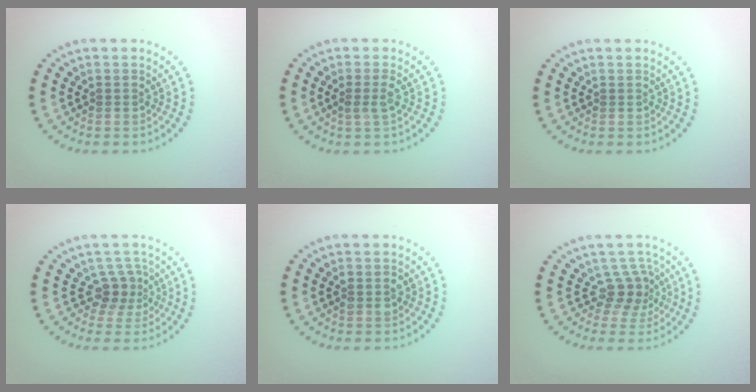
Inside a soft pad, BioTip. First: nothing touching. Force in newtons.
{"total": 1.3, "press": 1.0, "slide": 0.9}
{"total": 0.0}
{"total": 2.4, "press": 1.7, "slide": 1.7}
{"total": 1.2, "press": 1.2, "slide": 0.1}
{"total": 2.7, "press": 1.9, "slide": 1.9}